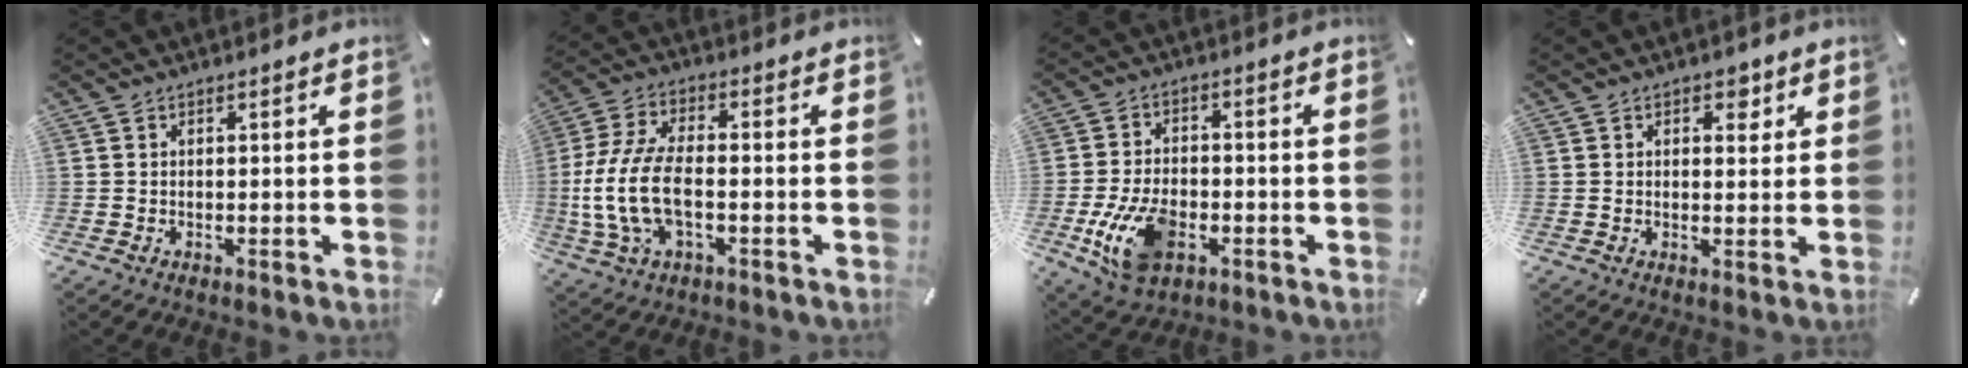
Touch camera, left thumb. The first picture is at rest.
{"total": 13.0, "force": [-2.7, 6.7, 10.8], "torque": [-0.238, -0.009, -0.049]}
{"total": 12.0, "force": [-3.9, 7.6, 8.4], "torque": [-0.163, 0.000, -0.068]}
{"total": 3.2, "force": [1.5, 2.2, 1.8], "torque": [0.000, -0.010, 0.016]}